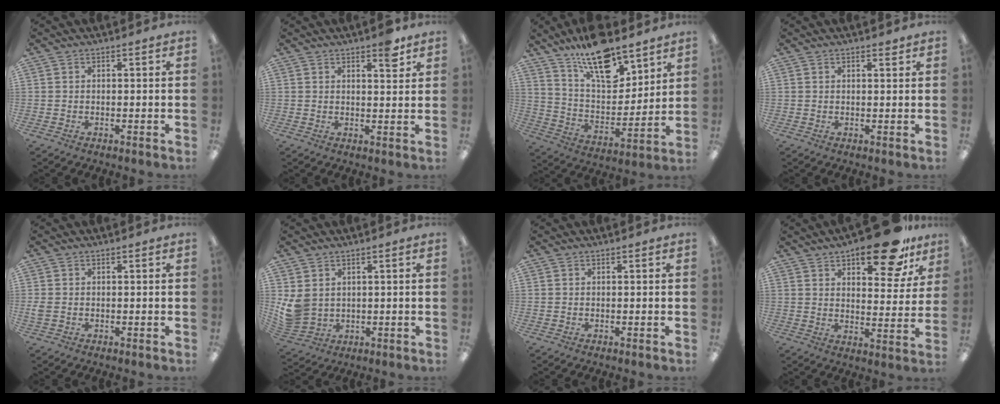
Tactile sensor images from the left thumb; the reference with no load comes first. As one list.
[{"total": 5.1, "force": [3.6, 1.7, 3.2], "torque": [-0.031, -0.018, 0.056]}, {"total": 19.0, "force": [13.6, 8.2, 10.4], "torque": [-0.173, -0.078, 0.236]}, {"total": 1.4, "force": [1.1, 0.4, 0.7], "torque": [-0.007, -0.003, 0.017]}, {"total": 1.7, "force": [-0.1, 1.3, 1.1], "torque": [-0.020, 0.005, -0.002]}, {"total": 6.4, "force": [2.1, 5.2, 3.0], "torque": [-0.076, -0.009, 0.041]}, {"total": 0.0}, {"total": 17.0, "force": [11.5, 6.8, 10.4], "torque": [-0.125, -0.063, 0.186]}]